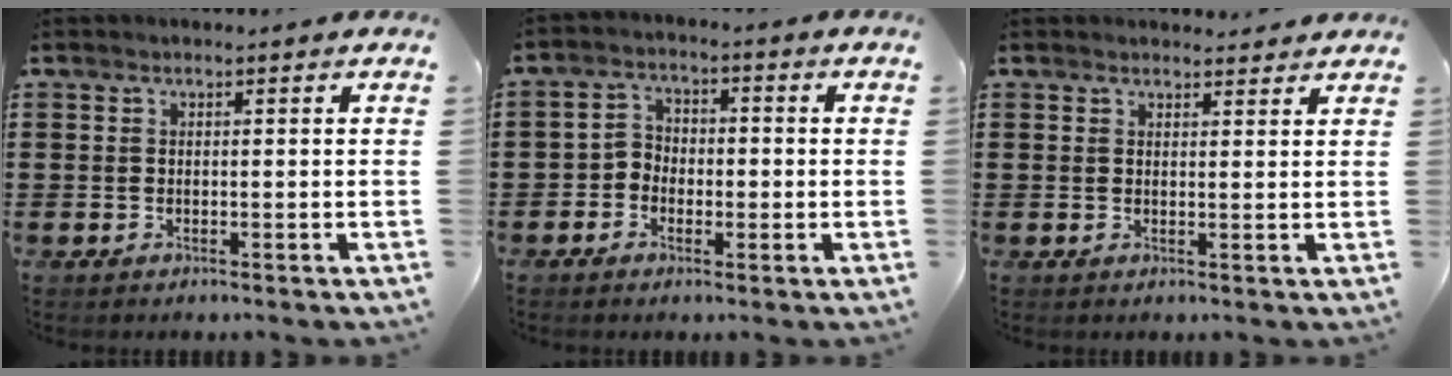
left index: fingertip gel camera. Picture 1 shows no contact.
{"total": 3.0, "force": [-1.5, 2.3, 1.1], "torque": [-0.028, 0.010, -0.035]}
{"total": 1.9, "force": [1.8, 0.3, 0.1], "torque": [0.002, -0.003, 0.034]}